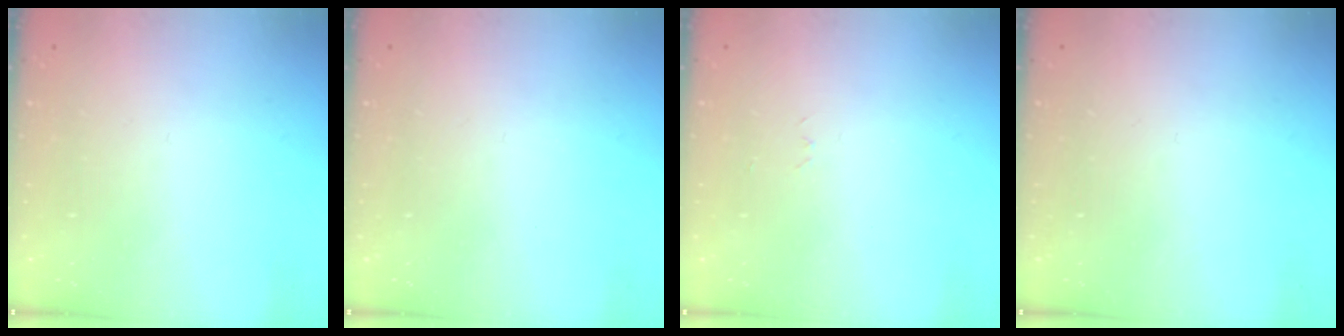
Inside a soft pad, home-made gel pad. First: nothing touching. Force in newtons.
{"total": 0.0}
{"total": 2.6, "press": 2.6, "slide": 0.4}
{"total": 0.0}